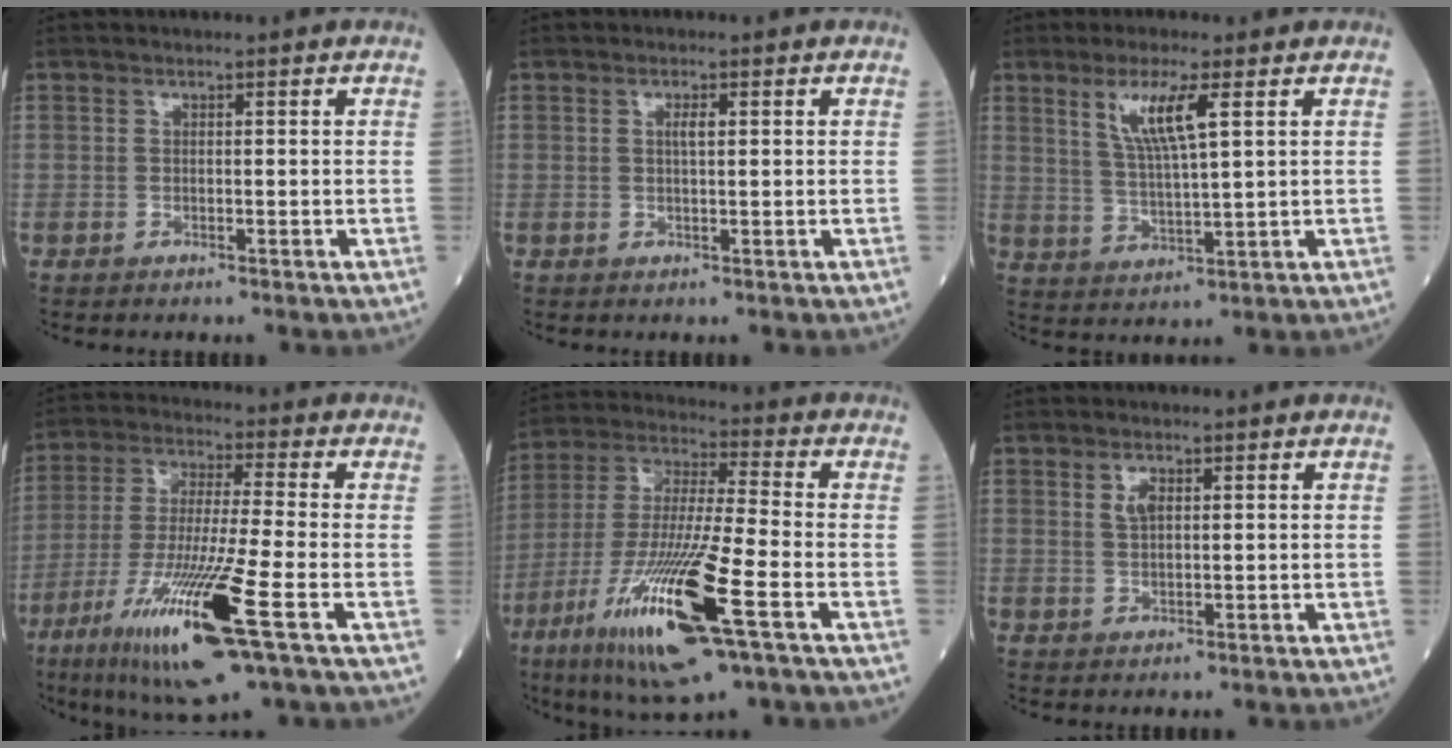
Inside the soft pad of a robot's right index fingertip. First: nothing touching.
{"total": 1.3, "force": [0.5, 0.2, 1.2], "torque": [-0.025, 0.001, 0.011]}
{"total": 7.4, "force": [3.4, 0.4, 6.6], "torque": [-0.135, -0.003, 0.071]}
{"total": 16.5, "force": [-7.4, 0.0, 14.8], "torque": [-0.305, -0.042, -0.132]}
{"total": 19.5, "force": [-8.5, 1.5, 17.5], "torque": [-0.371, -0.040, -0.152]}
{"total": 2.1, "force": [1.0, 0.9, 1.6], "torque": [-0.033, 0.001, 0.025]}